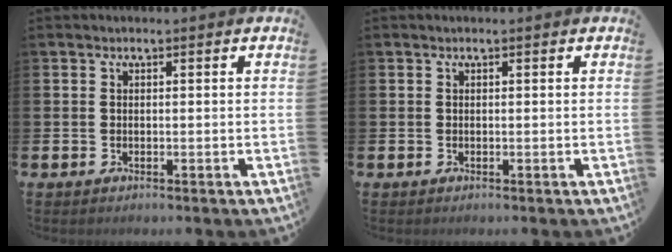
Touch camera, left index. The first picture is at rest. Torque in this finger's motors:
{"motor_torque": [0.37, -0.31, 0.12, 0.00]}